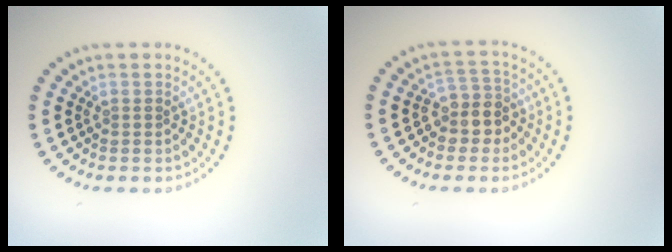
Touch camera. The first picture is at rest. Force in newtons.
{"total": 2.9, "press": 2.4, "slide": 1.5}